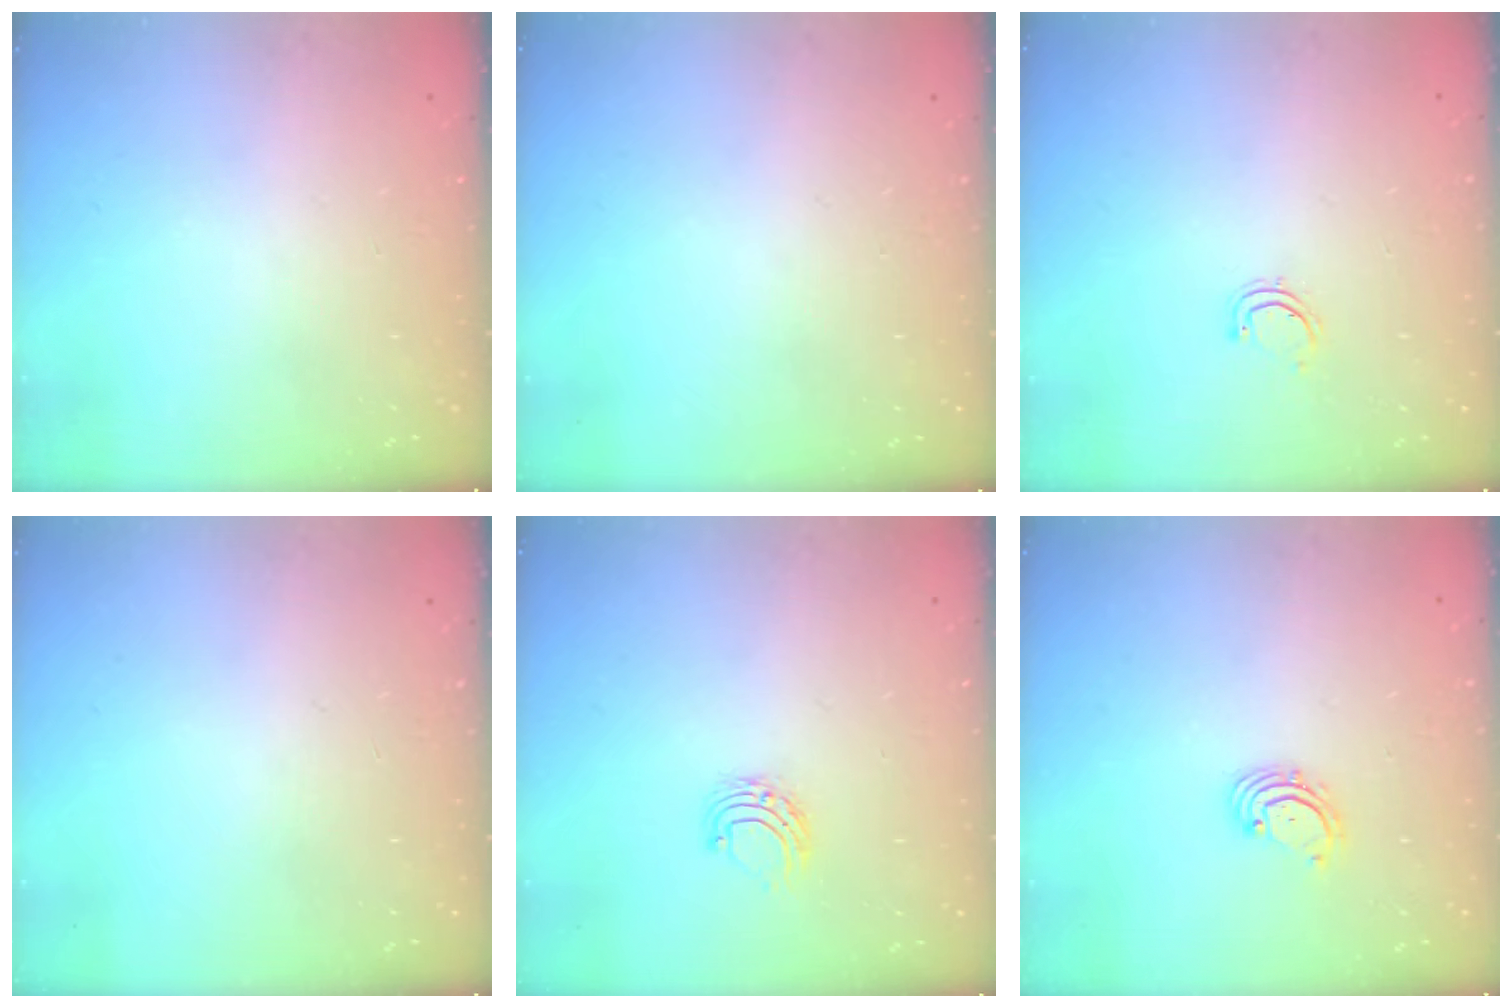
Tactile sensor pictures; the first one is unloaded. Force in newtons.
{"total": 0.0}
{"total": 3.8, "press": 3.5, "slide": 1.6}
{"total": 0.0}
{"total": 4.9, "press": 4.9, "slide": 0.4}
{"total": 2.2, "press": 2.1, "slide": 0.7}